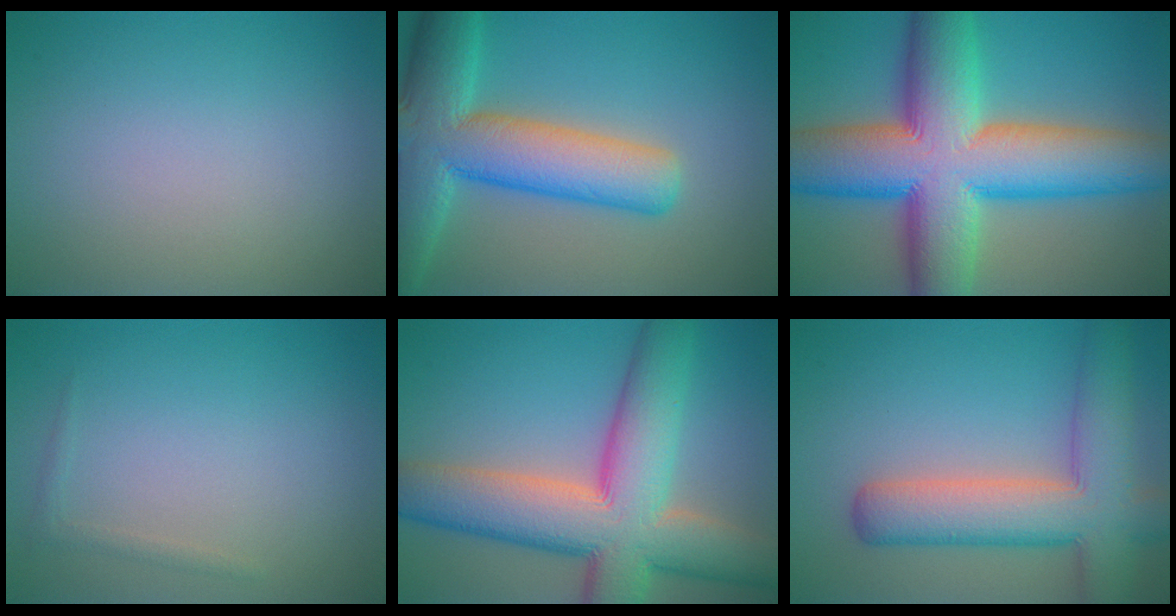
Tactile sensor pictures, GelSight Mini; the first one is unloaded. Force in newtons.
{"total": 10.6, "press": 10.6, "slide": 0.7}
{"total": 16.5, "press": 16.5, "slide": 0.4}
{"total": 0.8, "press": 0.8, "slide": 0.1}
{"total": 12.7, "press": 12.7, "slide": 0.7}
{"total": 8.6, "press": 8.6, "slide": 0.5}